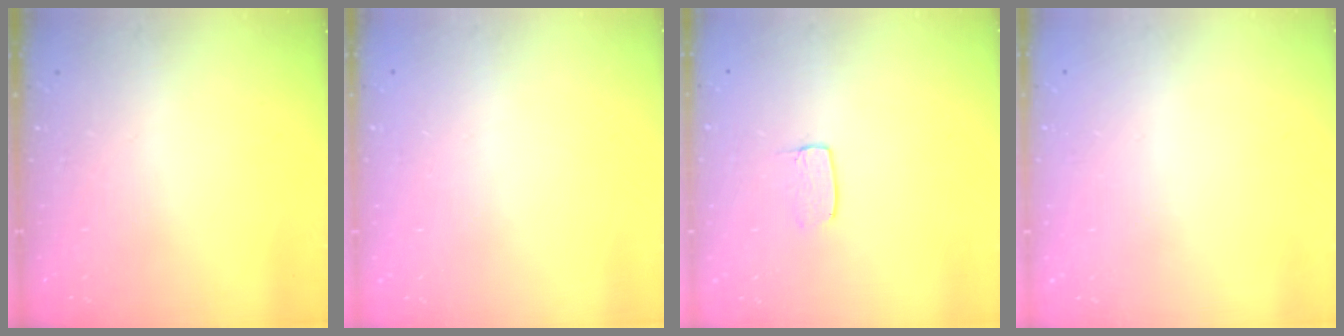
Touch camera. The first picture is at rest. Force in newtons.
{"total": 0.0}
{"total": 4.2, "press": 4.2, "slide": 0.3}
{"total": 0.0}